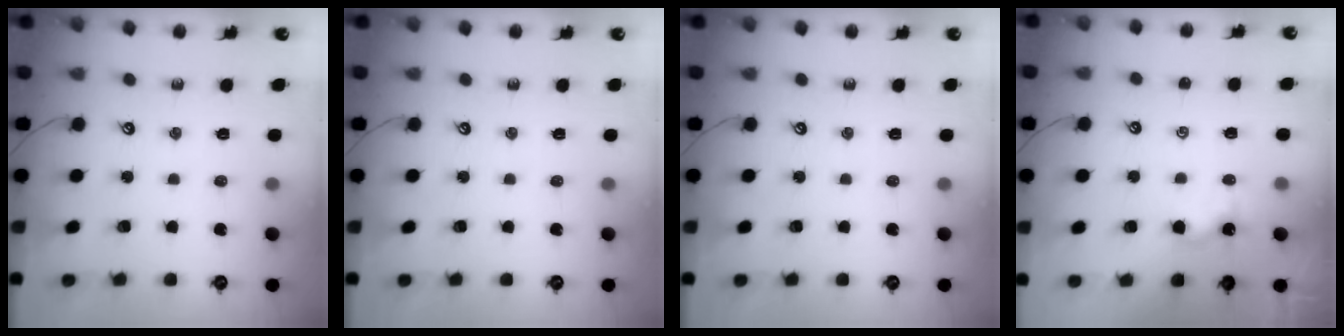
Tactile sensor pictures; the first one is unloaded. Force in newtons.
{"total": 0.0}
{"total": 0.0}
{"total": 1.6, "press": 1.6, "slide": 0.4}